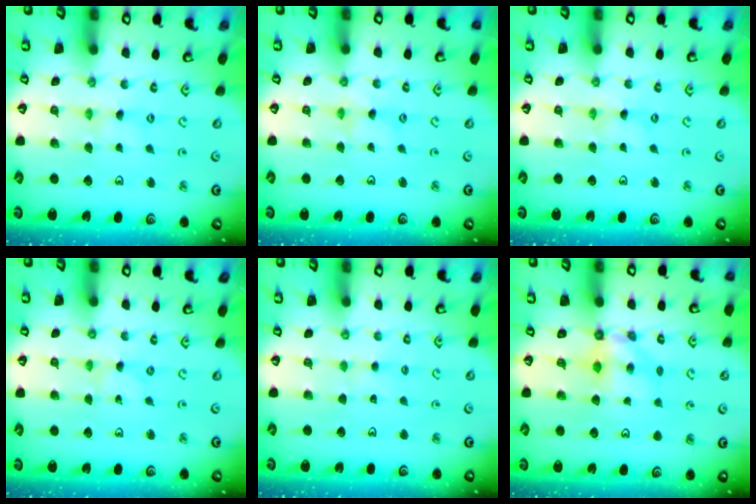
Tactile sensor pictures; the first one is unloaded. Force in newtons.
{"total": 1.2, "press": 1.2, "slide": 0.2}
{"total": 0.7, "press": 0.7, "slide": 0.1}
{"total": 0.0}
{"total": 1.8, "press": 1.7, "slide": 0.4}
{"total": 5.7, "press": 5.7, "slide": 0.3}